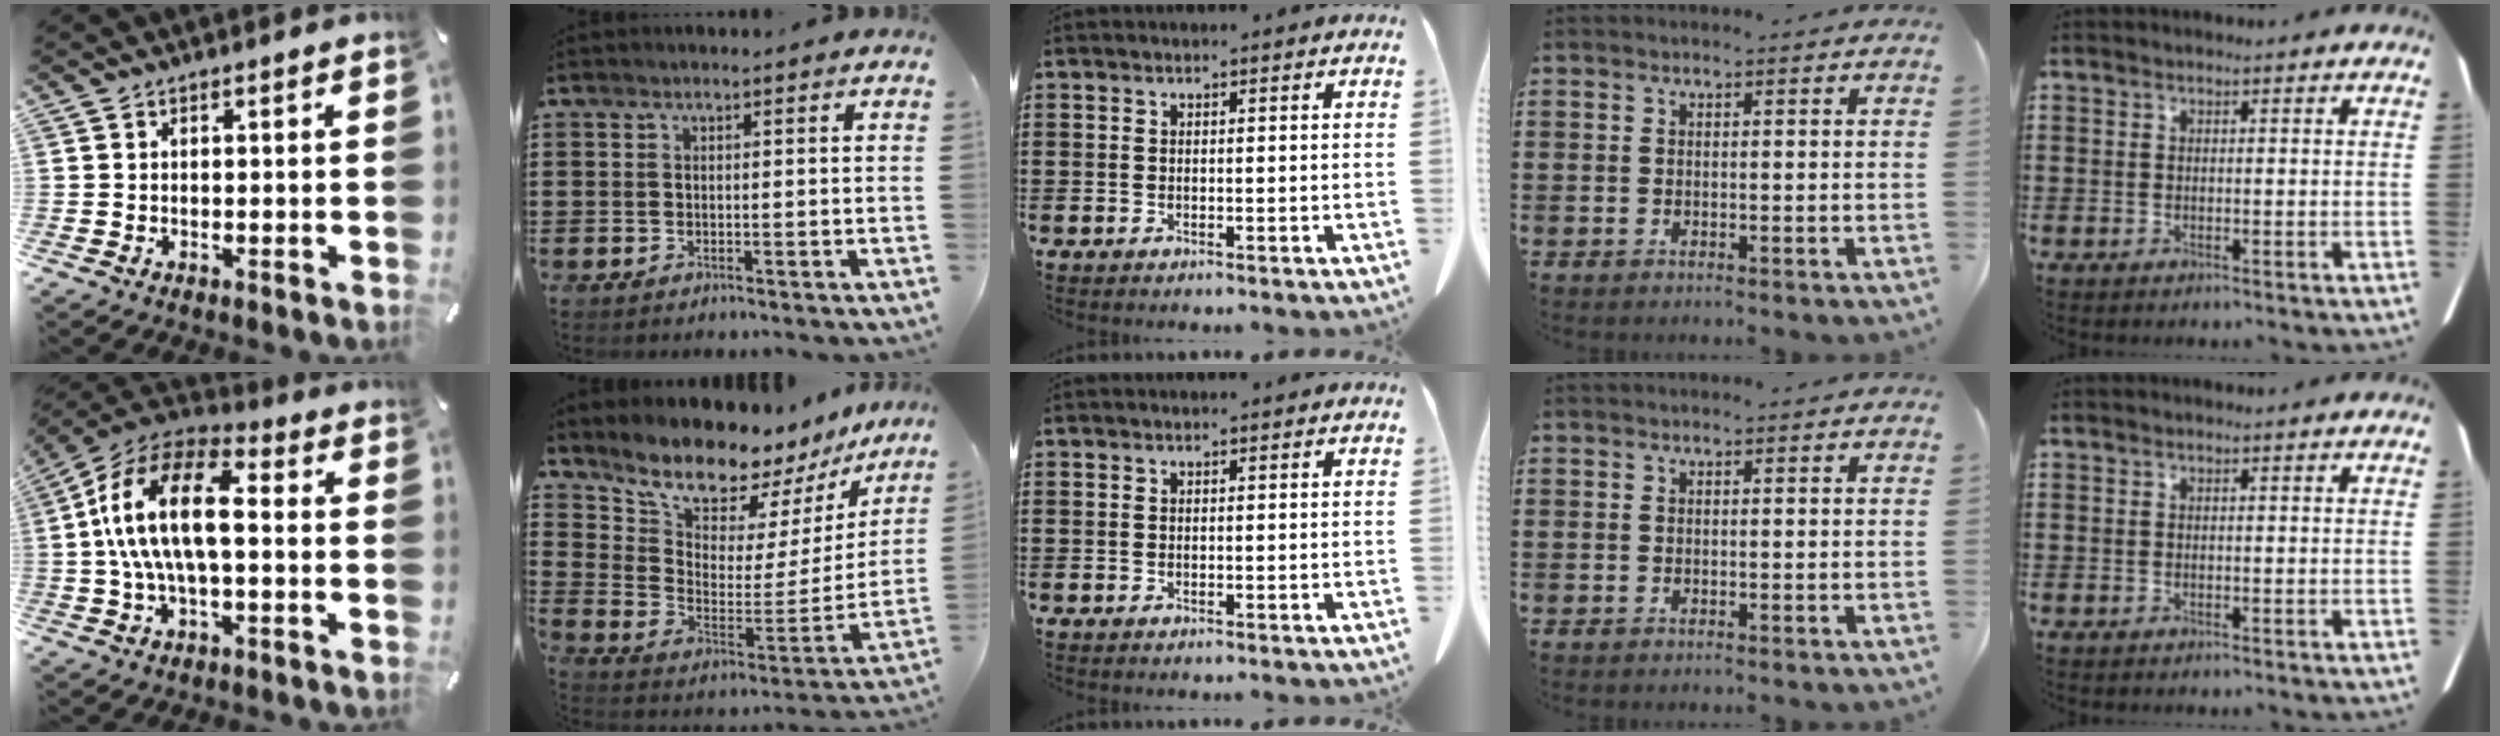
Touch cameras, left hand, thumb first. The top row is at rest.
{"thumb": {"total": 17.3, "force": [0.6, 8.9, 14.8], "torque": [-0.301, 0.011, 0.008]}, "index": {"total": 10.2, "force": [9.6, 2.6, 2.5], "torque": [-0.074, -0.089, 0.162]}}